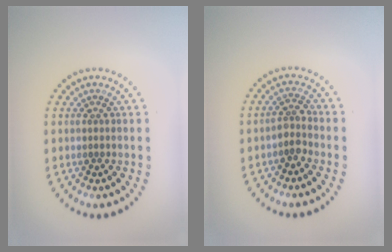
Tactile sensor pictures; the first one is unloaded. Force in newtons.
{"total": 1.8, "press": 1.4, "slide": 1.0}